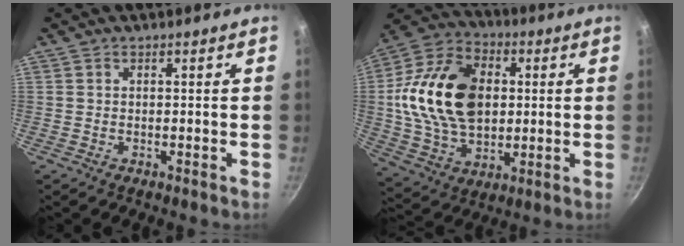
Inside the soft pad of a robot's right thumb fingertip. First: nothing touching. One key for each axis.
{"total": 22.0, "fx": 2.1, "fy": 15.1, "fz": 15.9, "tx": -0.266, "ty": 0.010, "tz": 0.035}